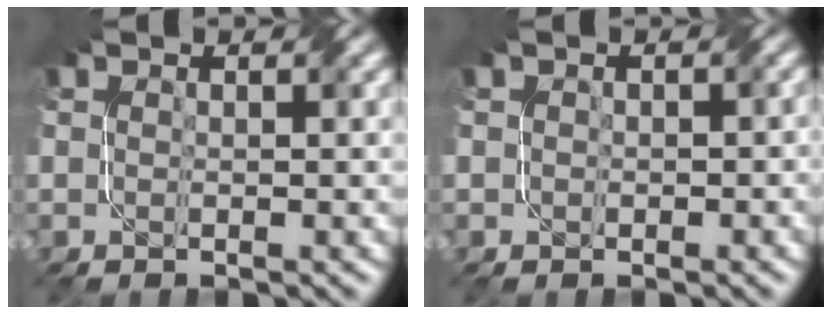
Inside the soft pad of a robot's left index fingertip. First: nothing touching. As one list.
[{"total": 0.9, "force": [0.1, 0.8, 0.3], "torque": [-0.001, -0.002, -0.001]}]